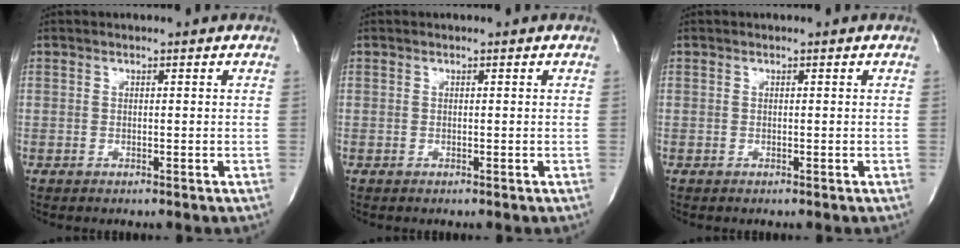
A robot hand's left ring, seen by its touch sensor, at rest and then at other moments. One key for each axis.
{"total": 0.0}
{"total": 0.0}